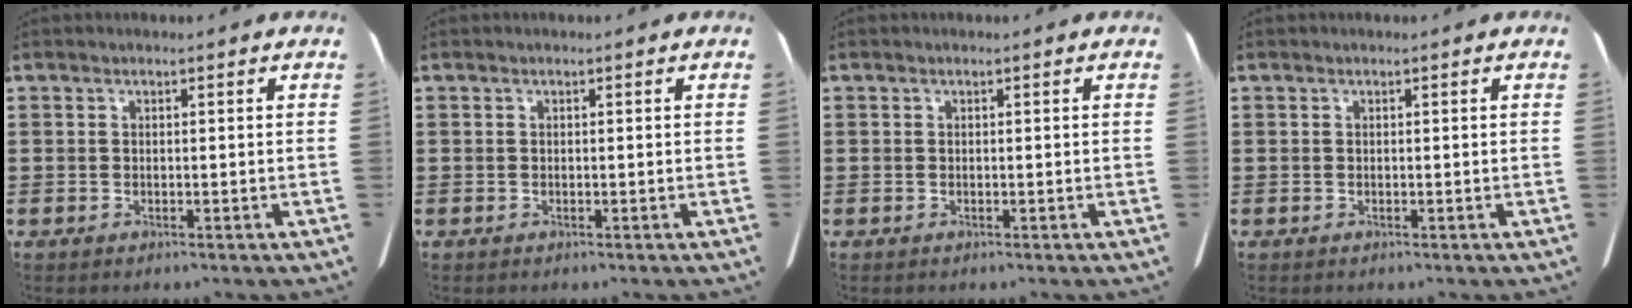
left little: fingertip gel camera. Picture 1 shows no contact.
{"total": 0.0}
{"total": 0.0}
{"total": 0.0}